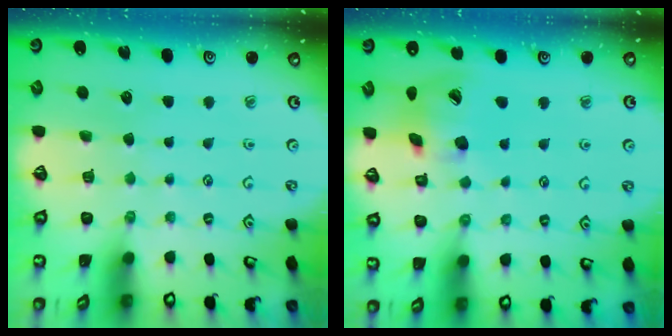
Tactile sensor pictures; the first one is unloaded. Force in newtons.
{"total": 14.2, "press": 14.1, "slide": 2.0}